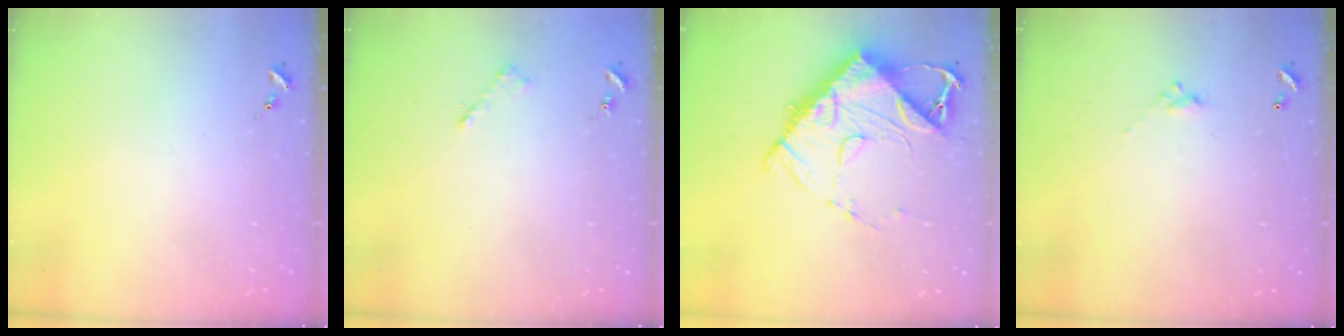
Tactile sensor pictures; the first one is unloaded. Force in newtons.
{"total": 2.6, "press": 2.5, "slide": 0.3}
{"total": 13.6, "press": 13.6, "slide": 0.8}
{"total": 4.9, "press": 4.9, "slide": 0.2}